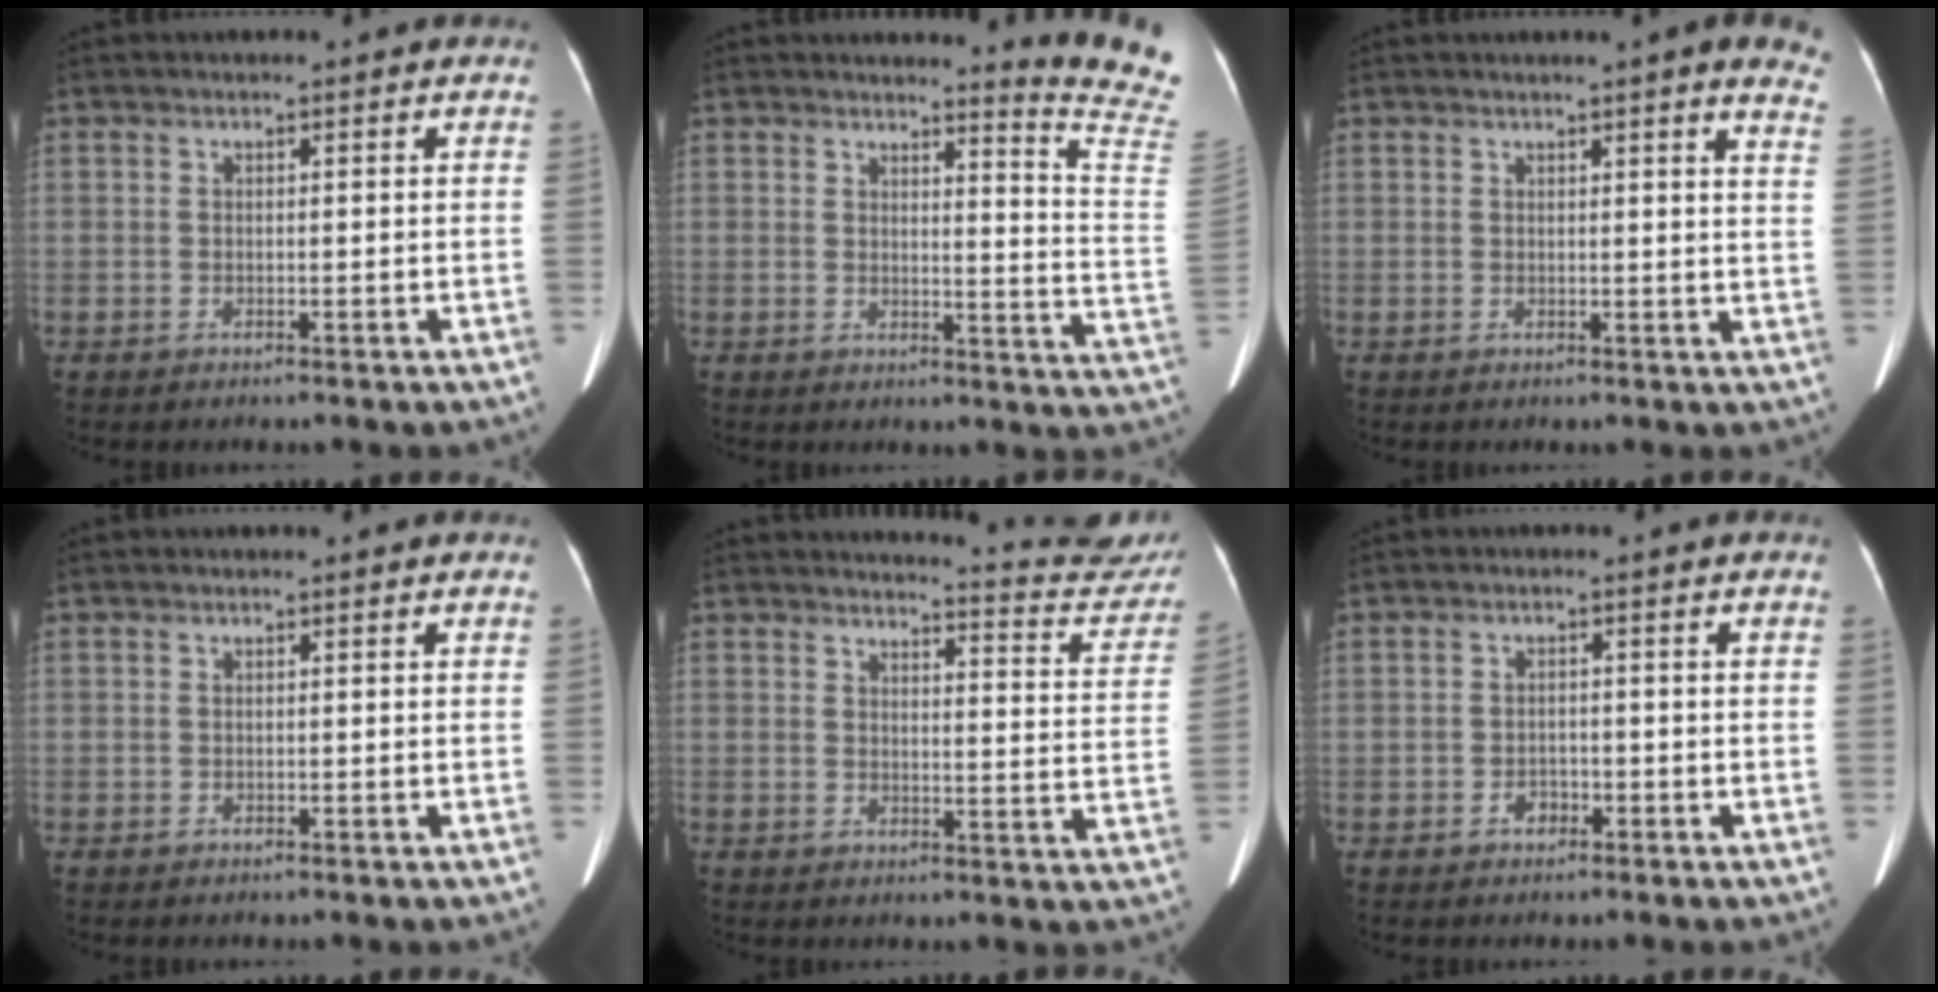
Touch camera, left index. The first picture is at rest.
{"total": 11.4, "force": [11.0, -2.4, 2.1], "torque": [-0.023, -0.132, 0.103]}
{"total": 9.4, "force": [7.6, 0.6, 5.5], "torque": [-0.048, -0.015, 0.060]}
{"total": 0.0}
{"total": 13.6, "force": [13.5, 0.2, 1.1], "torque": [0.004, -0.096, 0.125]}
{"total": 1.8, "force": [-1.1, 1.2, 0.8], "torque": [-0.012, 0.005, -0.016]}